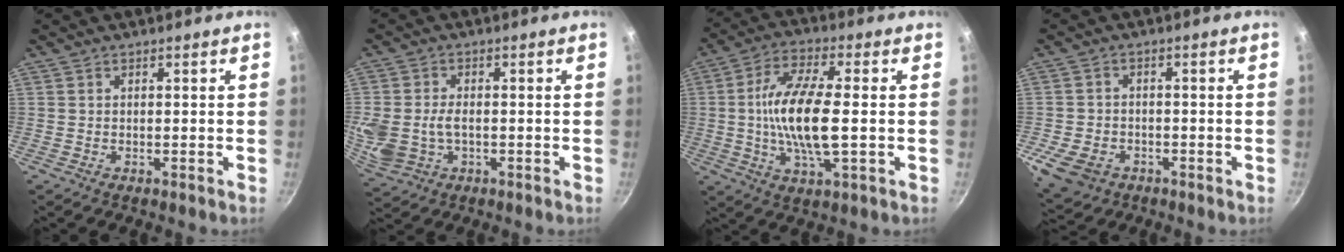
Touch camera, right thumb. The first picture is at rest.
{"total": 9.5, "force": [-0.9, 6.7, 6.6], "torque": [-0.145, -0.003, -0.009]}
{"total": 14.1, "force": [-0.5, 4.7, 13.3], "torque": [-0.260, 0.013, -0.015]}
{"total": 8.1, "force": [-3.2, 6.1, 4.4], "torque": [-0.081, 0.013, -0.052]}